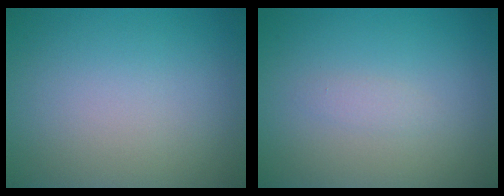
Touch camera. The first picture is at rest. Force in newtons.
{"total": 0.8, "press": 0.8, "slide": 0.0}